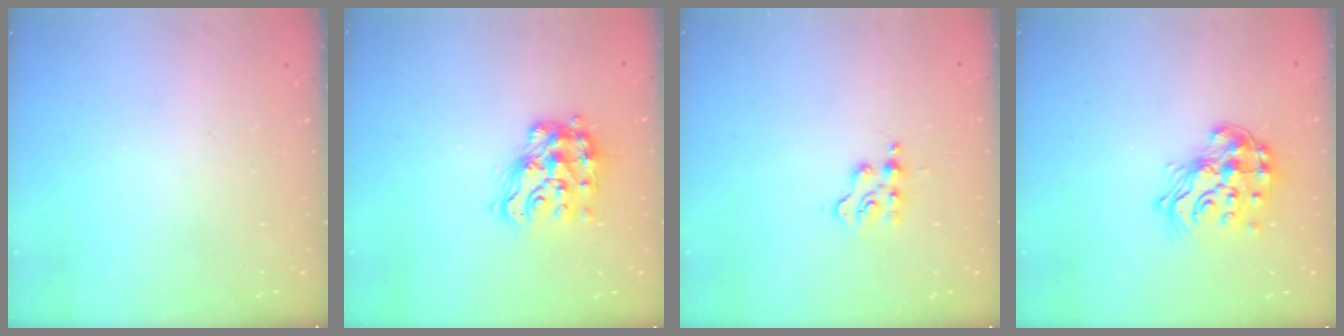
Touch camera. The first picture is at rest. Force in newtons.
{"total": 15.1, "press": 15.0, "slide": 0.9}
{"total": 3.6, "press": 3.6, "slide": 0.5}
{"total": 16.9, "press": 16.9, "slide": 1.1}